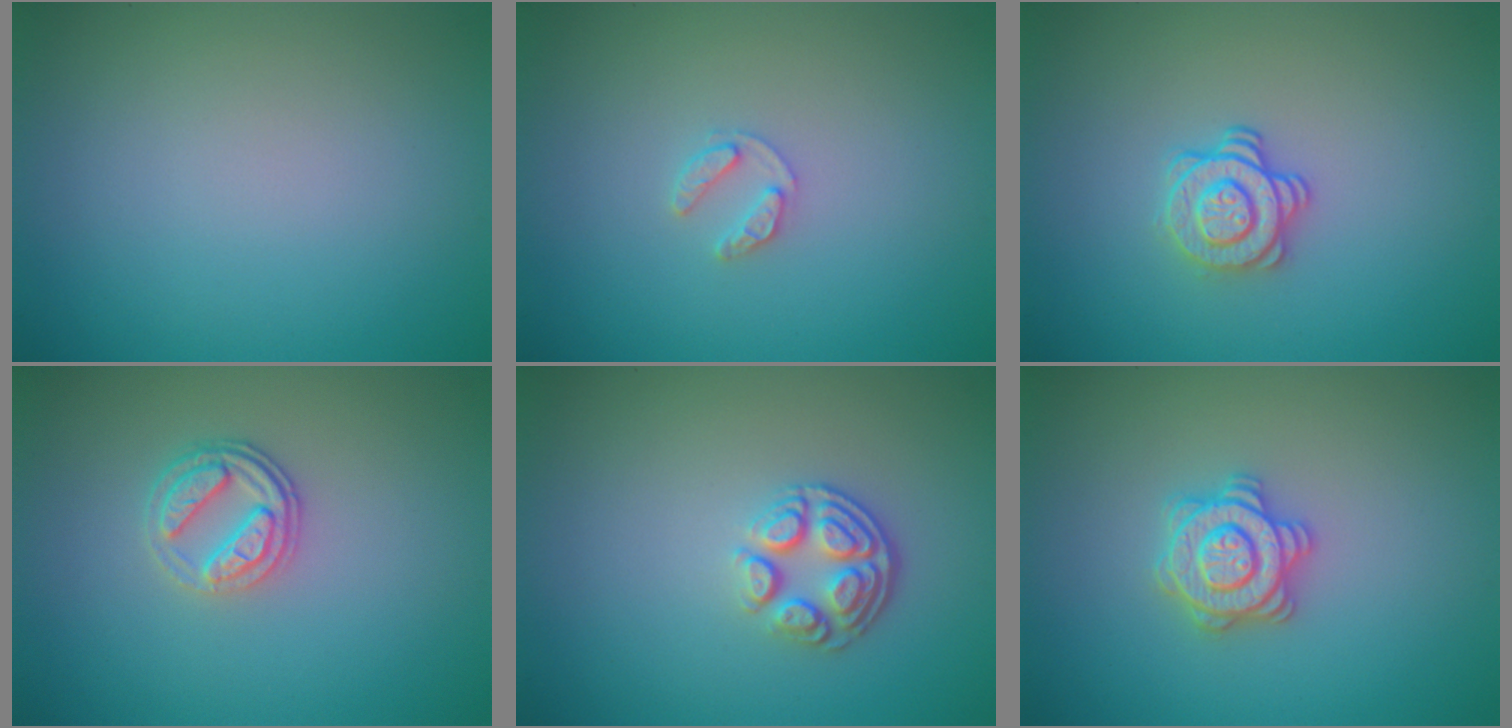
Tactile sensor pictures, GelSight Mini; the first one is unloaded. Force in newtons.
{"total": 1.3, "press": 1.3, "slide": 0.2}
{"total": 2.4, "press": 2.0, "slide": 1.4}
{"total": 2.8, "press": 2.4, "slide": 1.3}
{"total": 3.1, "press": 2.4, "slide": 1.9}
{"total": 3.3, "press": 3.3, "slide": 0.6}